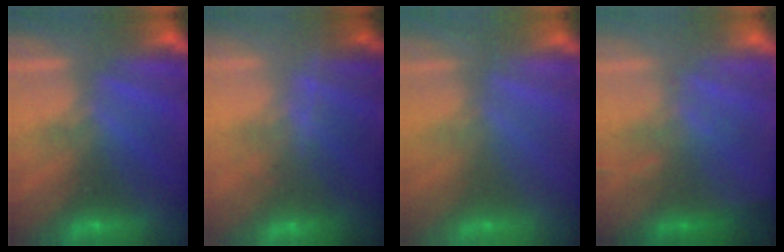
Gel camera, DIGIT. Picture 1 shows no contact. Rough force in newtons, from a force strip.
{"total": 9.9}
{"total": 2.4}
{"total": 2.6}